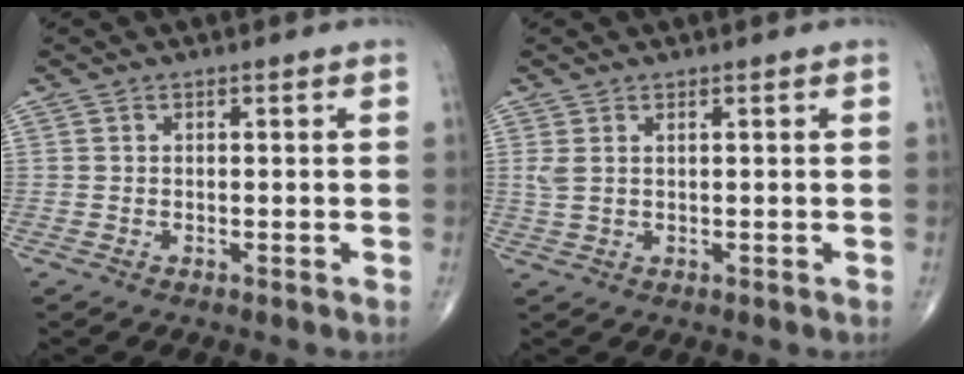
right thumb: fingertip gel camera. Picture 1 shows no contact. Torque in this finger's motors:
{"motor_torque": [-0.23, -0.15, 0.19, 0.21, 0.00]}